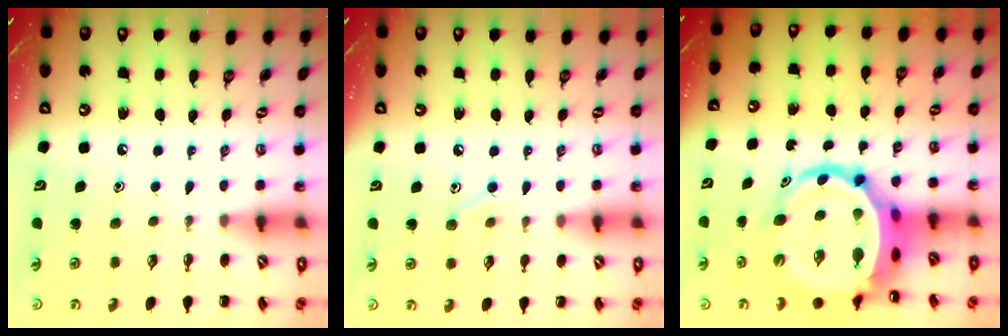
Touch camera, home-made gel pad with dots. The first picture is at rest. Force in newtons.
{"total": 7.0, "press": 6.7, "slide": 2.0}
{"total": 9.5, "press": 9.1, "slide": 2.7}